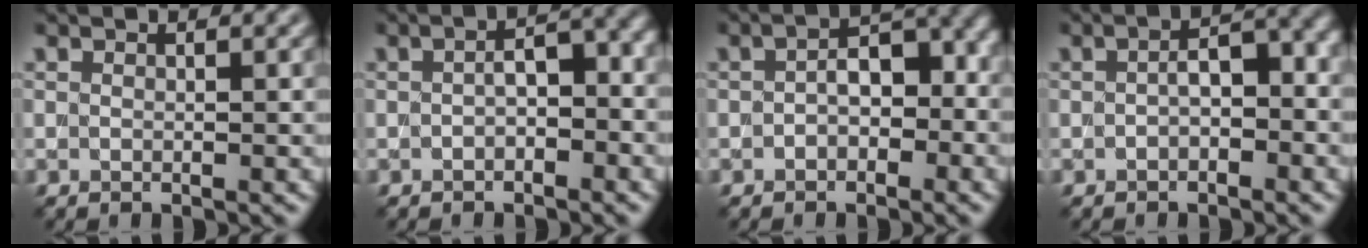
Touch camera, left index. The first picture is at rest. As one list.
[{"total": 2.9, "force": [-0.4, 1.2, 2.6], "torque": [-0.042, 0.010, -0.008]}, {"total": 3.4, "force": [-0.6, 1.9, 2.8], "torque": [-0.039, 0.015, -0.016]}, {"total": 3.2, "force": [-0.2, 1.3, 2.9], "torque": [-0.047, 0.010, -0.006]}]